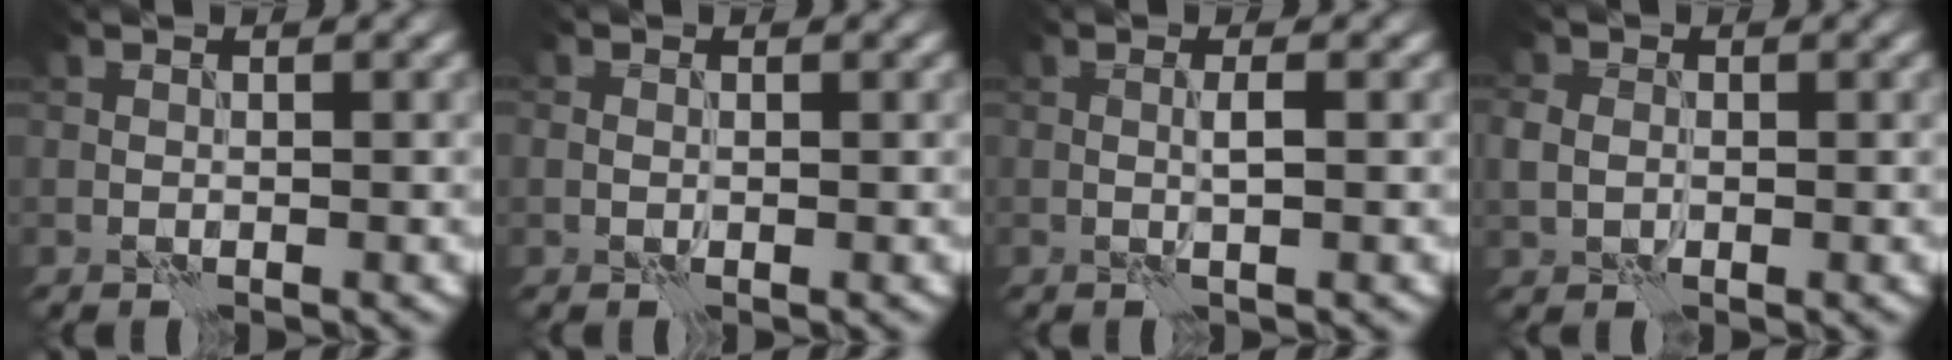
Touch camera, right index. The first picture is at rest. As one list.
[{"total": 0.9, "force": [0.0, 0.7, 0.5], "torque": [-0.009, 0.000, -0.001]}, {"total": 1.3, "force": [0.0, 0.0, 1.3], "torque": [-0.026, 0.002, 0.000]}, {"total": 2.5, "force": [0.0, 2.1, 1.4], "torque": [-0.034, 0.003, -0.002]}]